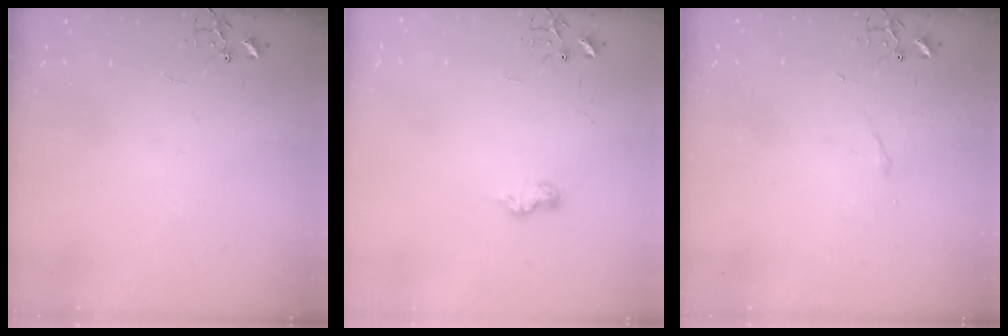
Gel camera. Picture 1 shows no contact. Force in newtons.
{"total": 6.3, "press": 6.3, "slide": 0.8}
{"total": 2.9, "press": 2.9, "slide": 0.5}